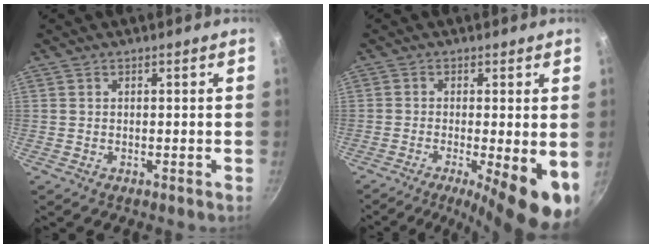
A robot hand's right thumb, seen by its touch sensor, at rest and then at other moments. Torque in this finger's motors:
{"motor_torque": [0.05, 0.88, 0.67, -0.64, 0.13]}